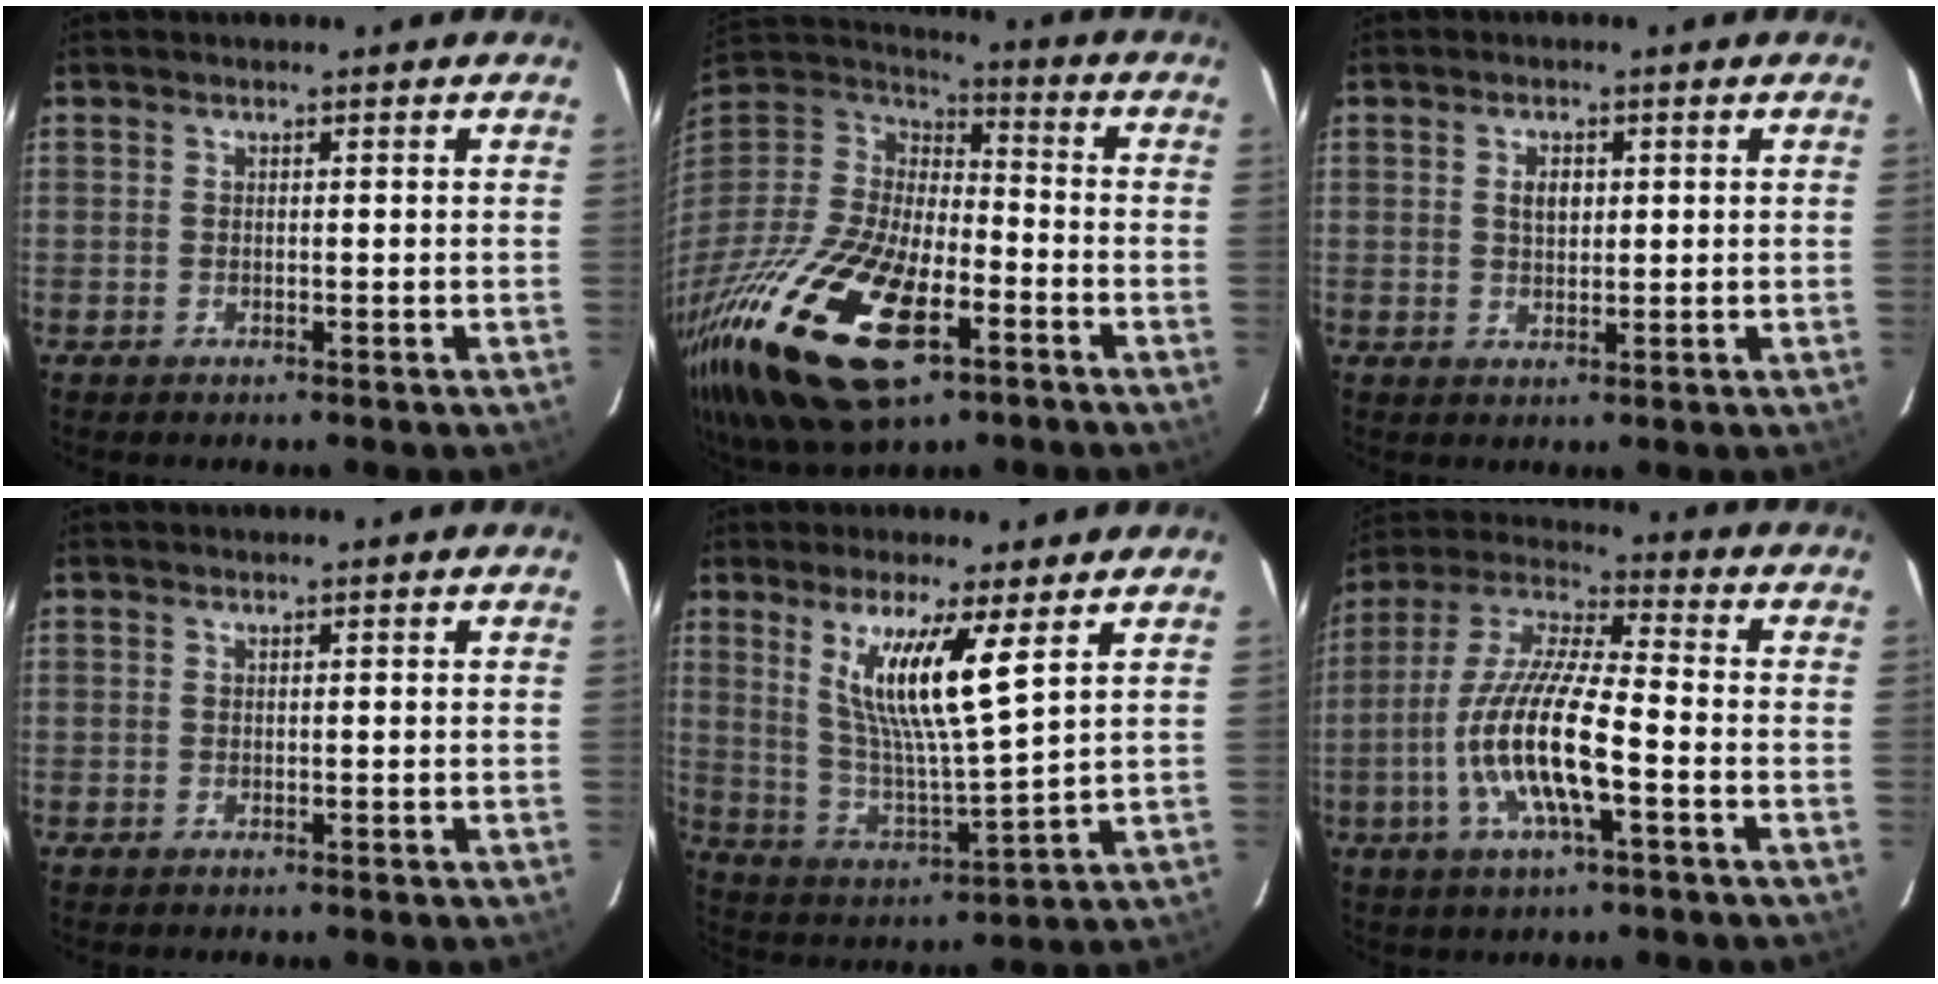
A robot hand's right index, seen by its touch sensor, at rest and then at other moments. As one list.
[{"total": 33.7, "force": [-16.3, 16.1, 24.7], "torque": [-0.537, -0.053, -0.281]}, {"total": 3.0, "force": [0.7, 1.9, 2.2], "torque": [-0.037, 0.006, 0.012]}, {"total": 0.0}, {"total": 12.4, "force": [5.9, 0.5, 10.9], "torque": [-0.200, -0.014, 0.121]}, {"total": 15.4, "force": [-4.9, 3.4, 14.2], "torque": [-0.287, -0.007, -0.100]}]